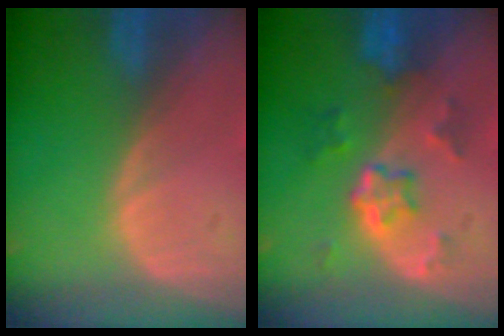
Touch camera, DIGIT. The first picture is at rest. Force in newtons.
{"total": 5.9, "press": 5.3, "slide": 2.6}